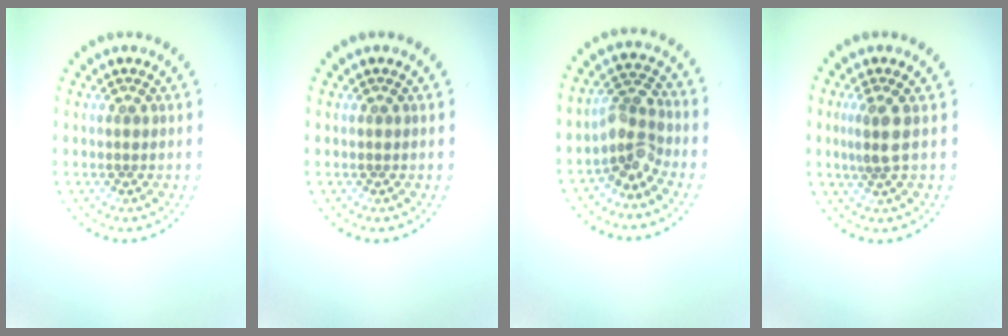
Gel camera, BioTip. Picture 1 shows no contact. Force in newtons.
{"total": 0.0}
{"total": 3.1, "press": 2.6, "slide": 1.6}
{"total": 2.1, "press": 1.7, "slide": 1.3}